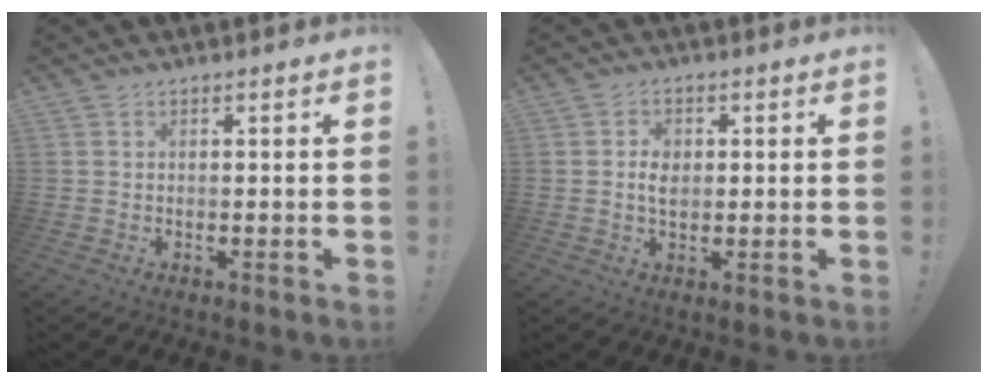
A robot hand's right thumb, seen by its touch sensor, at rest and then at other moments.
{"total": 4.2, "force": [0.1, 3.1, 2.8], "torque": [-0.029, -0.001, -0.003]}